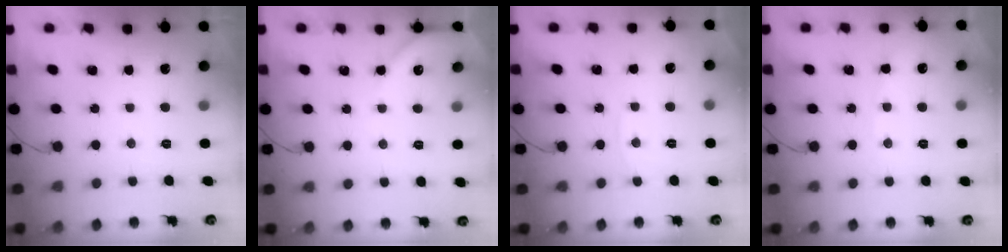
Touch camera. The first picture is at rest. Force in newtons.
{"total": 4.3, "press": 4.3, "slide": 0.6}
{"total": 3.0, "press": 3.0, "slide": 0.4}
{"total": 3.5, "press": 3.5, "slide": 0.4}